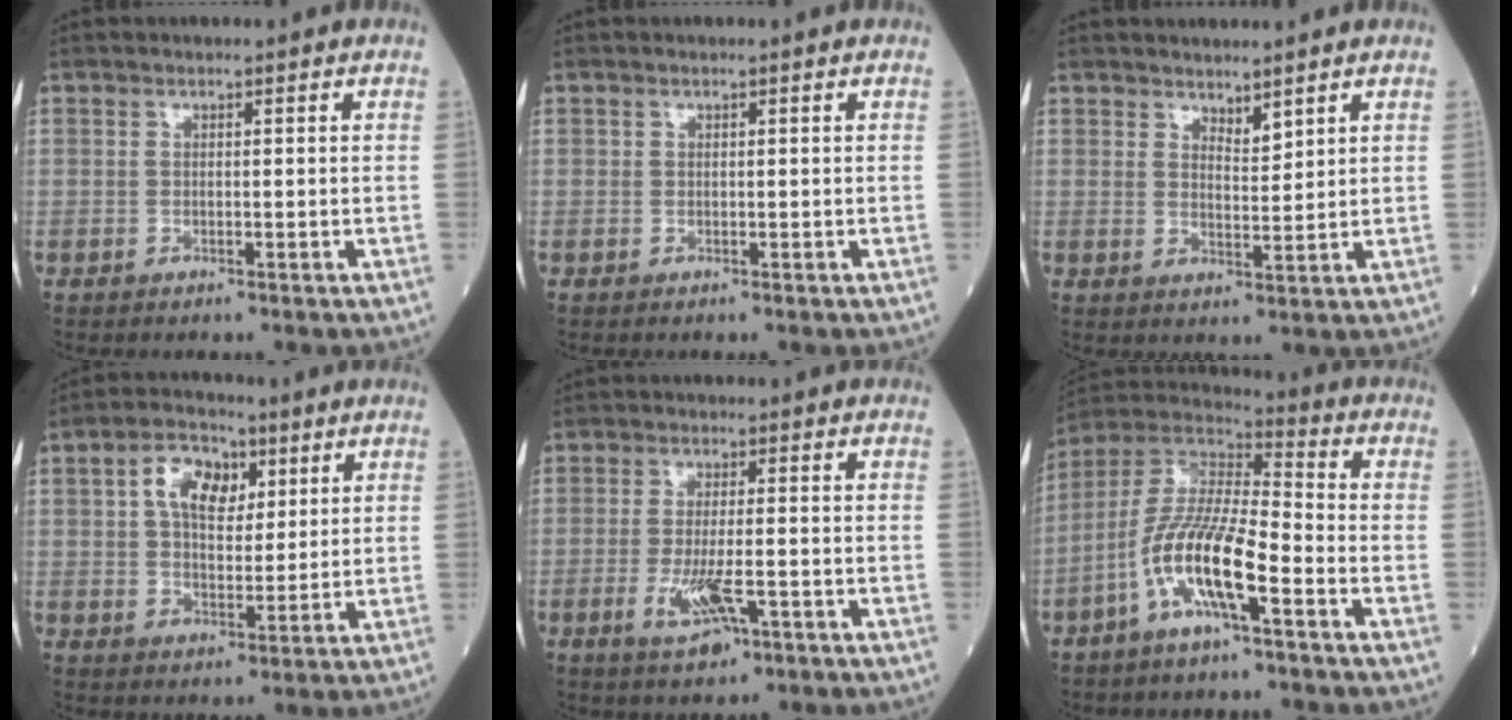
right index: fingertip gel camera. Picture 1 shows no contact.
{"total": 0.0}
{"total": 2.7, "force": [2.3, 0.8, 1.1], "torque": [-0.021, -0.008, 0.046]}
{"total": 8.2, "force": [3.0, 4.8, 5.9], "torque": [-0.108, 0.020, 0.052]}
{"total": 5.8, "force": [-2.4, 1.5, 5.0], "torque": [-0.101, -0.008, -0.034]}
{"total": 12.9, "force": [-5.5, 2.3, 11.5], "torque": [-0.235, 0.002, -0.109]}